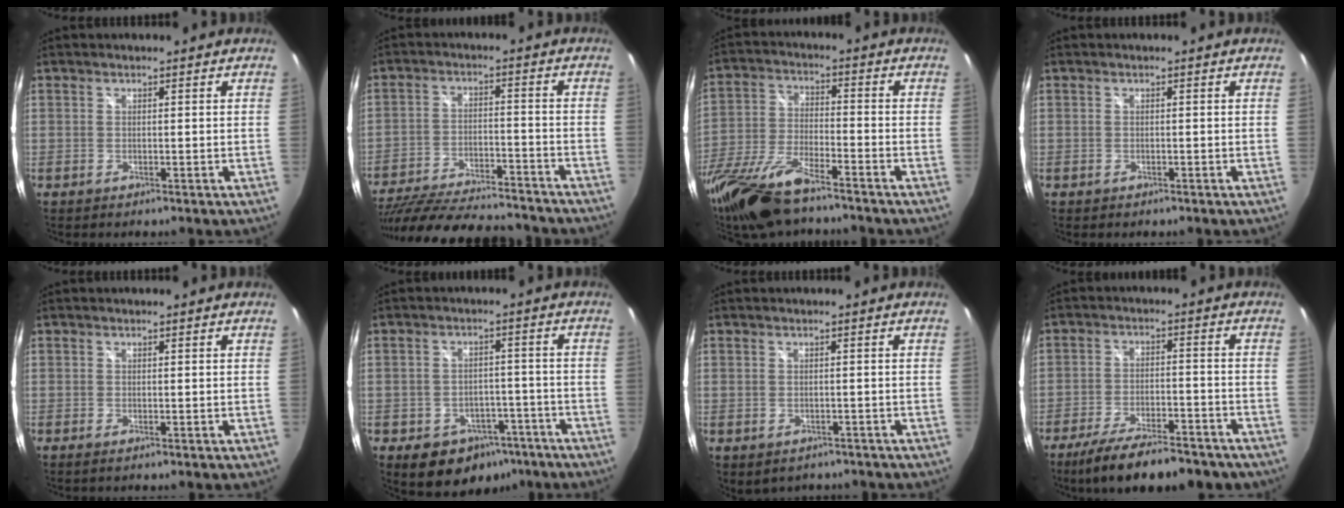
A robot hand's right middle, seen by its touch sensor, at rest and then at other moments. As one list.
[{"total": 25.5, "force": [-21.9, 6.1, 11.6], "torque": [-0.227, -0.043, -0.320]}, {"total": 20.1, "force": [-15.5, 5.0, 11.8], "torque": [-0.256, -0.051, -0.287]}, {"total": 0.9, "force": [-0.5, 0.7, 0.2], "torque": [-0.007, -0.002, -0.006]}, {"total": 0.5, "force": [-0.2, -0.1, 0.5], "torque": [-0.012, -0.002, -0.007]}, {"total": 10.8, "force": [-6.4, 7.7, 4.1], "torque": [-0.083, 0.022, -0.063]}, {"total": 3.8, "force": [-2.2, 2.5, 1.7], "torque": [-0.038, -0.016, -0.024]}, {"total": 16.7, "force": [-13.3, 4.9, 8.8], "torque": [-0.165, -0.026, -0.197]}]